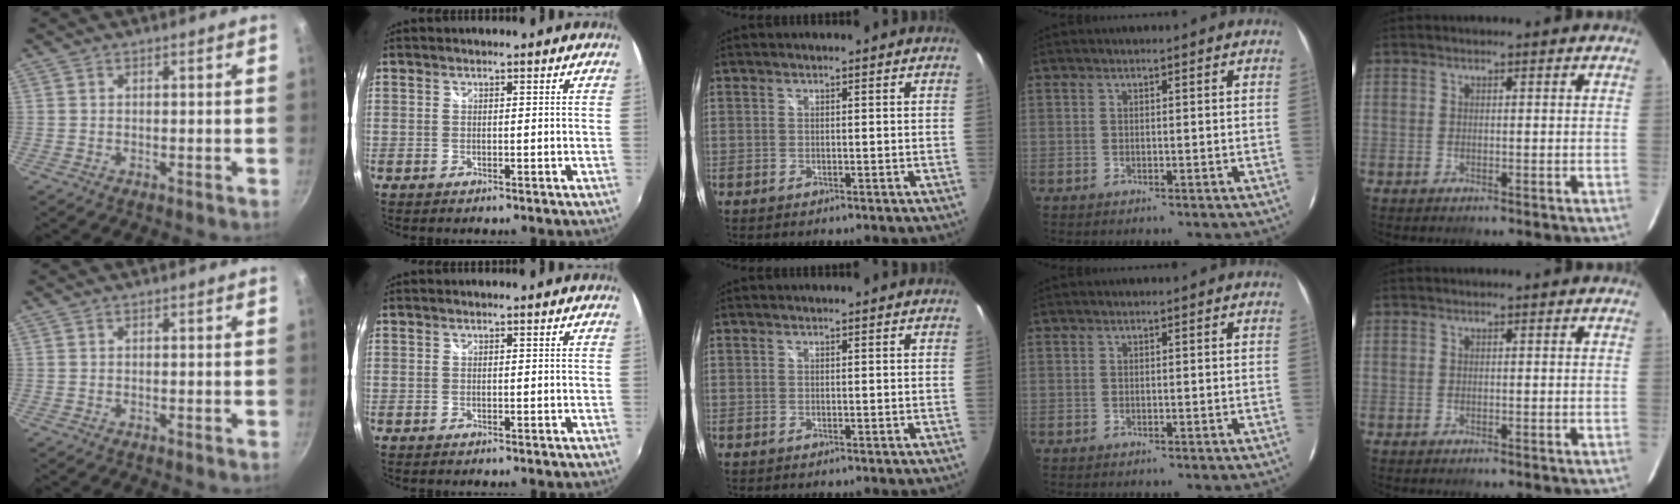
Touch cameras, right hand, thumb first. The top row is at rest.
{}